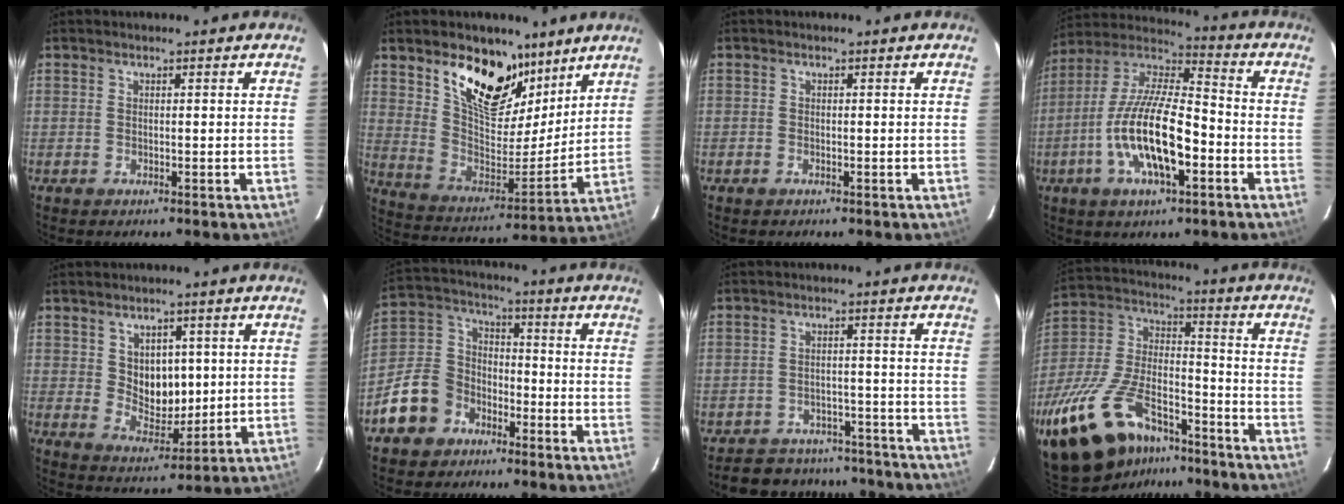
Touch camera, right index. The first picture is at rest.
{"total": 19.0, "force": [12.0, 9.6, 11.3], "torque": [-0.199, -0.005, 0.216]}
{"total": 0.8, "force": [-0.6, 0.5, 0.1], "torque": [-0.003, -0.001, -0.010]}
{"total": 17.7, "force": [-5.9, 6.0, 15.5], "torque": [-0.311, -0.008, -0.113]}
{"total": 8.1, "force": [1.8, 6.2, 4.8], "torque": [-0.079, -0.001, 0.046]}
{"total": 13.3, "force": [-7.5, 10.0, 4.4], "torque": [-0.123, 0.044, -0.121]}
{"total": 14.5, "force": [-12.8, 5.9, 3.3], "torque": [-0.082, 0.033, -0.158]}
{"total": 28.9, "force": [-19.2, 13.3, 17.1], "torque": [-0.376, -0.016, -0.316]}